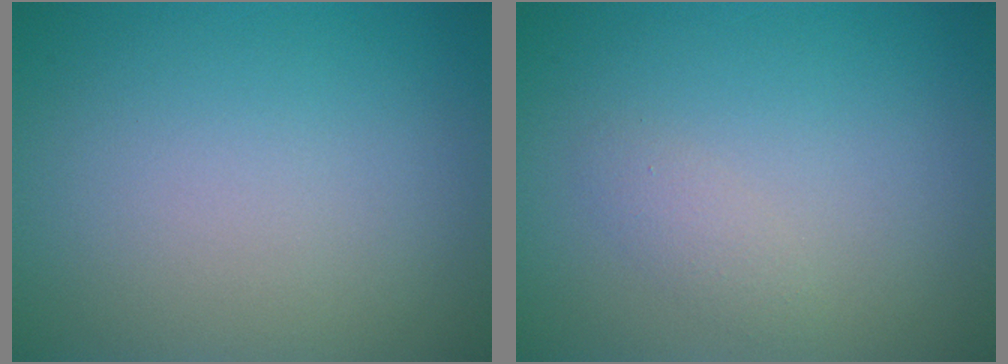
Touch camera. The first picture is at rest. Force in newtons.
{"total": 1.1, "press": 1.1, "slide": 0.1}